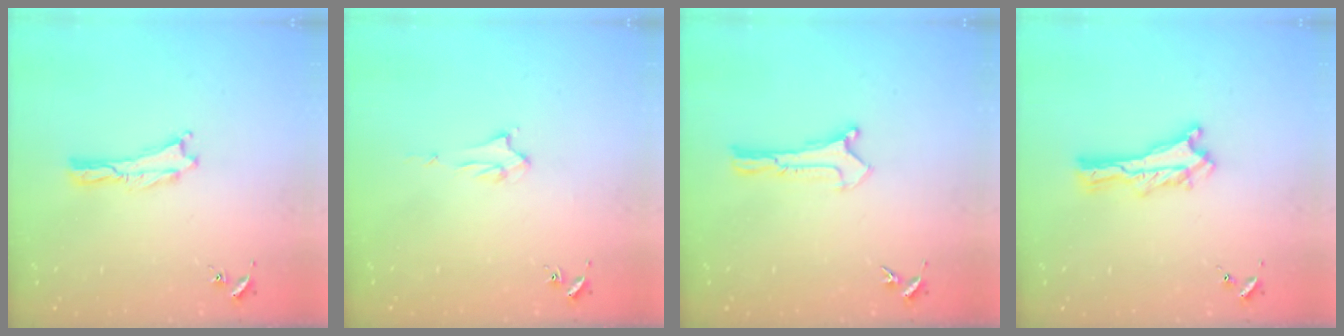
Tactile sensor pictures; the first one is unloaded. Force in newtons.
{"total": 1.9, "press": 1.9, "slide": 0.1}
{"total": 0.0}
{"total": 1.2, "press": 1.2, "slide": 0.2}